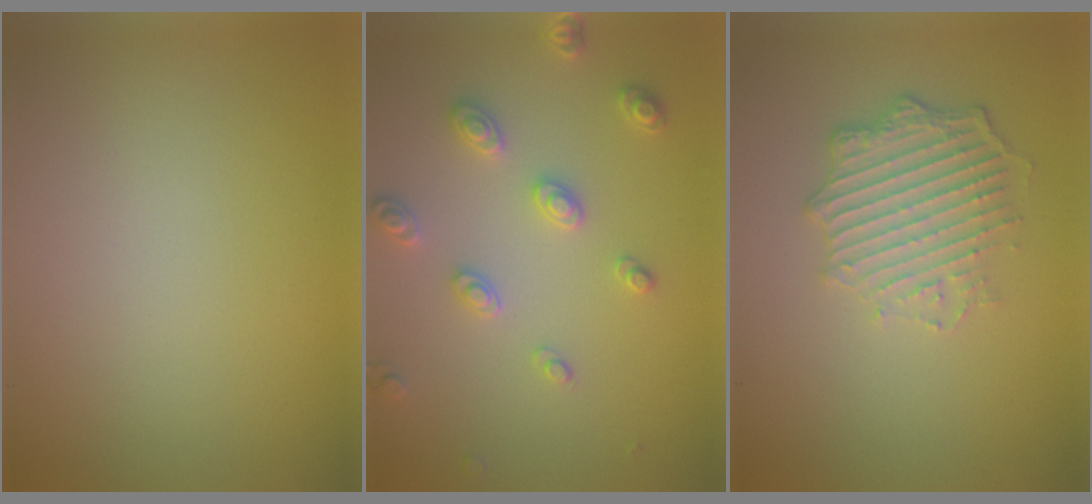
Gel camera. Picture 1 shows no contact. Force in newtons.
{"total": 2.7, "press": 2.7, "slide": 0.4}
{"total": 4.1, "press": 3.2, "slide": 2.5}